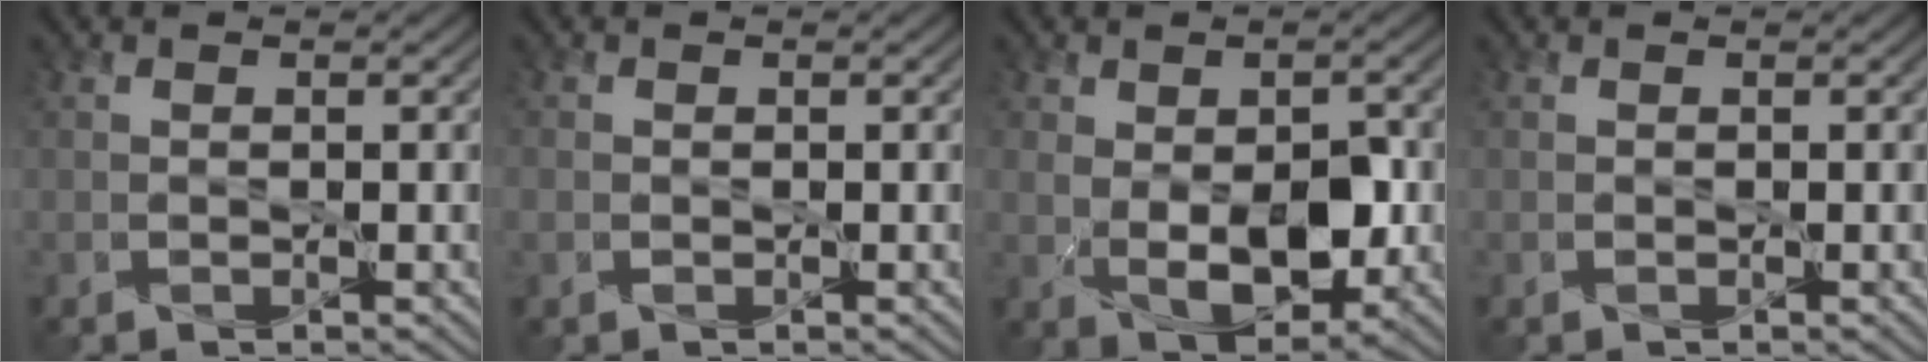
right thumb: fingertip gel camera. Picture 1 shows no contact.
{"total": 1.0, "force": [-0.3, 0.8, 0.5], "torque": [-0.013, -0.003, -0.005]}
{"total": 7.9, "force": [-0.6, 5.0, 6.1], "torque": [-0.116, -0.016, -0.002]}
{"total": 0.0}